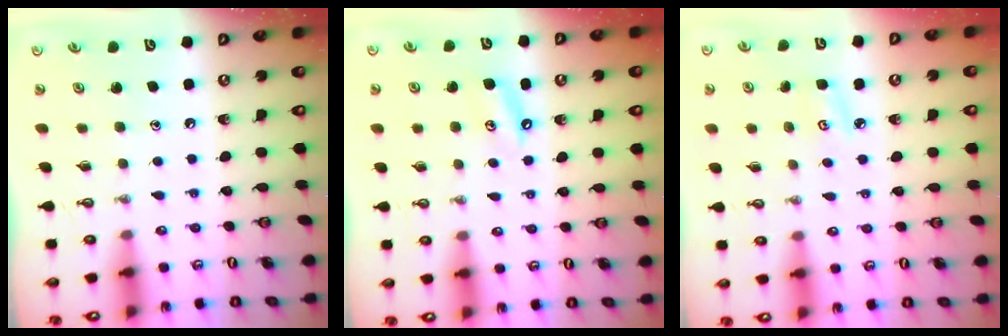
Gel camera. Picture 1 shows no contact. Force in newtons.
{"total": 4.6, "press": 4.6, "slide": 0.4}
{"total": 4.7, "press": 4.6, "slide": 0.5}